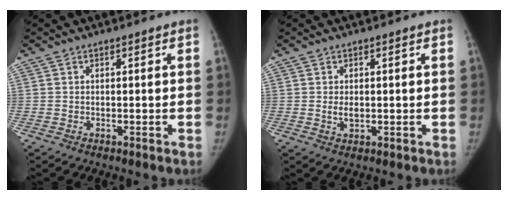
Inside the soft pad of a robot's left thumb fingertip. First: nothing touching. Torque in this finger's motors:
{"motor_torque": [0.06, -0.06, 0.12, -0.09, 0.04]}